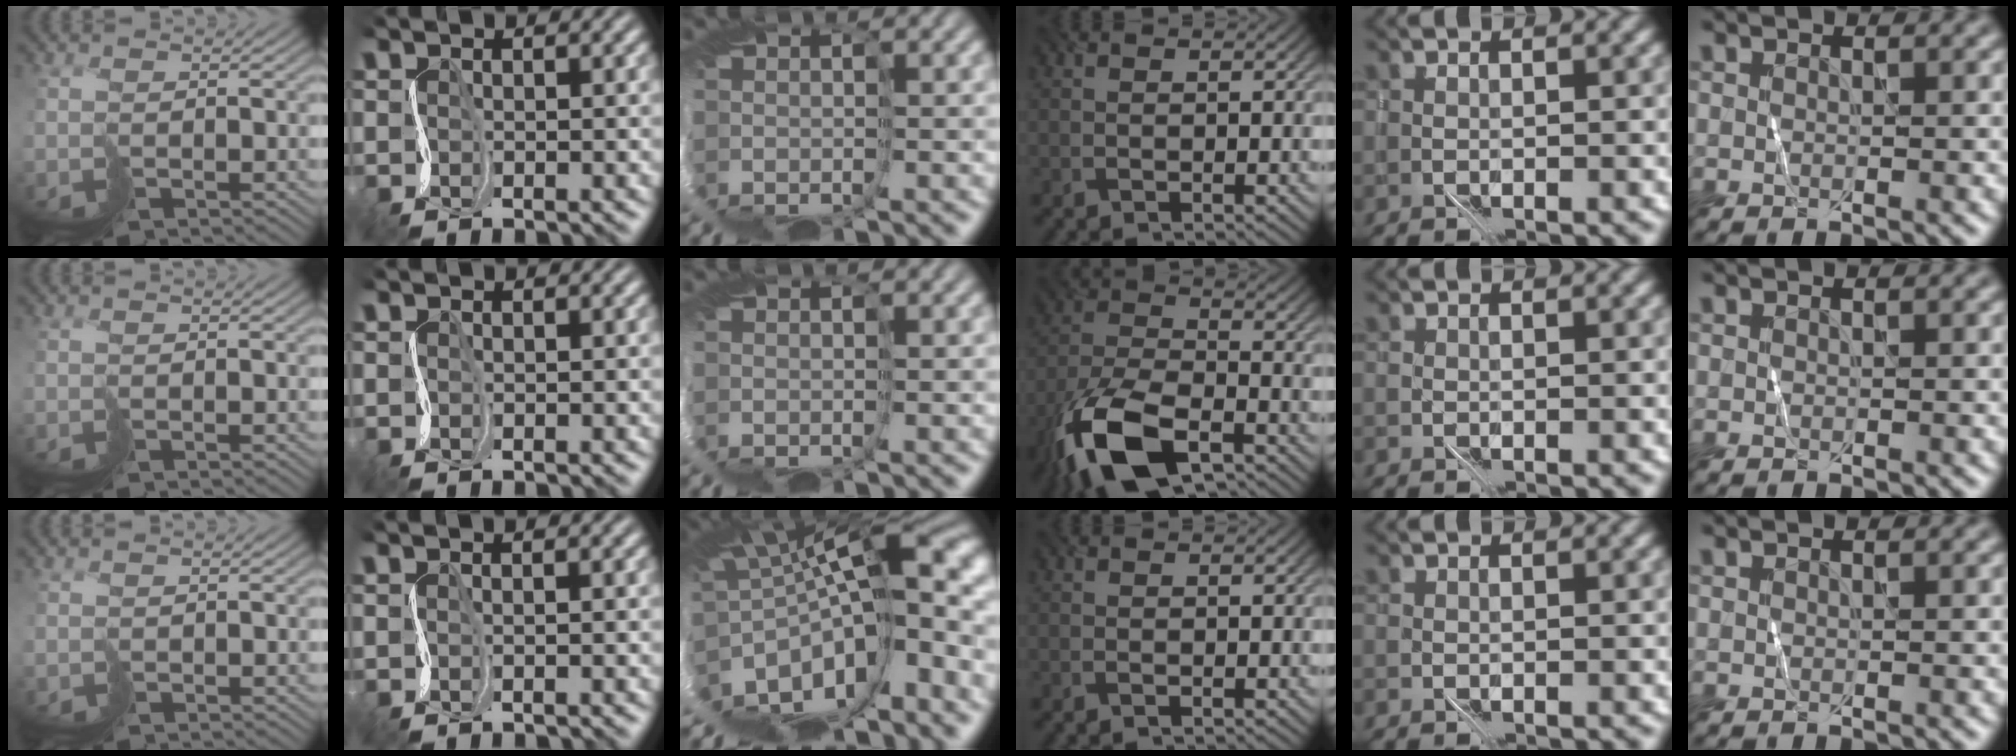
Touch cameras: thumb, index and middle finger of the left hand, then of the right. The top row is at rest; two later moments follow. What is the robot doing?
{"motion": "cut", "object": "paper bag"}